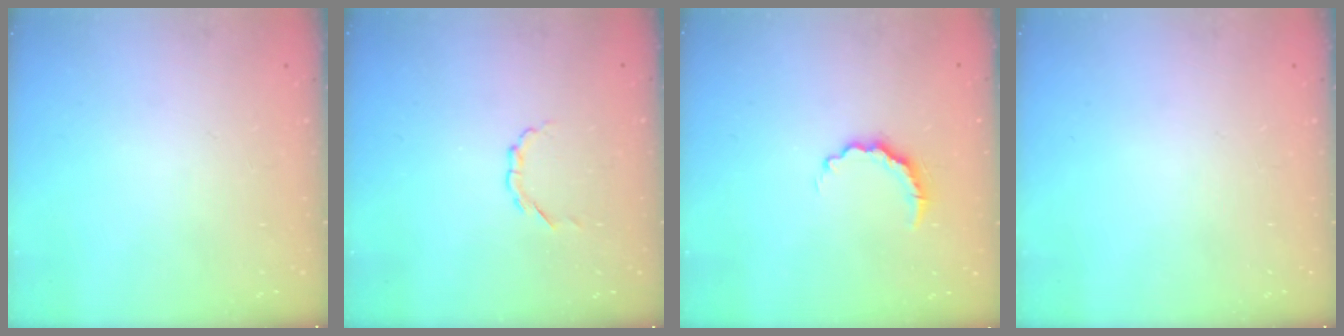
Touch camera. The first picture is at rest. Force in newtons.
{"total": 2.9, "press": 2.7, "slide": 1.1}
{"total": 5.2, "press": 5.1, "slide": 0.8}
{"total": 0.0}